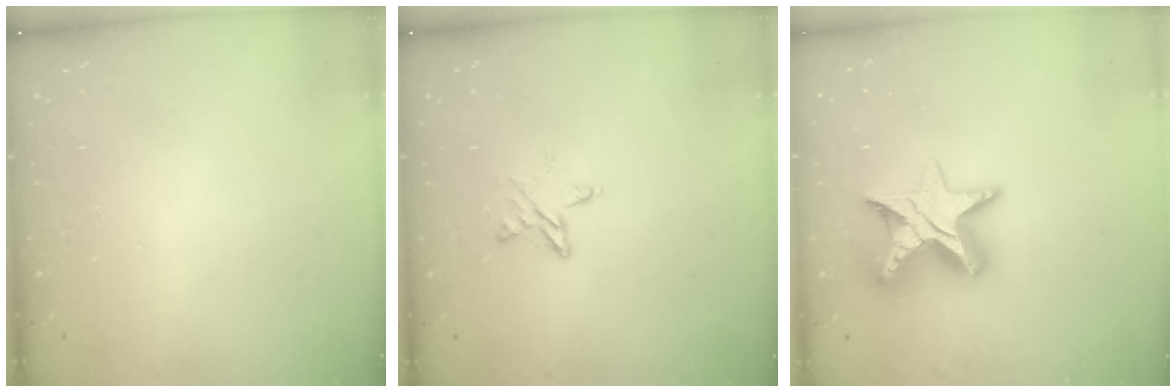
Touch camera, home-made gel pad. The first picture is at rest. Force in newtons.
{"total": 5.6, "press": 5.6, "slide": 0.6}
{"total": 12.7, "press": 12.7, "slide": 0.7}